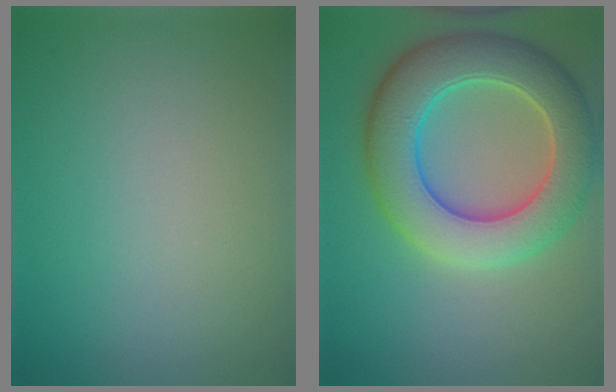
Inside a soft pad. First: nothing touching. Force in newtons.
{"total": 9.3, "press": 9.2, "slide": 0.7}